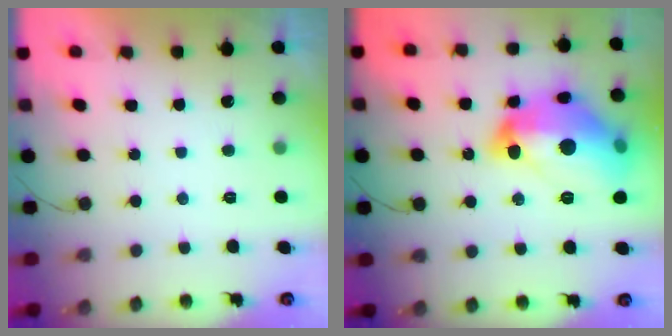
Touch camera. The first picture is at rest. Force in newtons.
{"total": 22.6, "press": 22.5, "slide": 1.8}